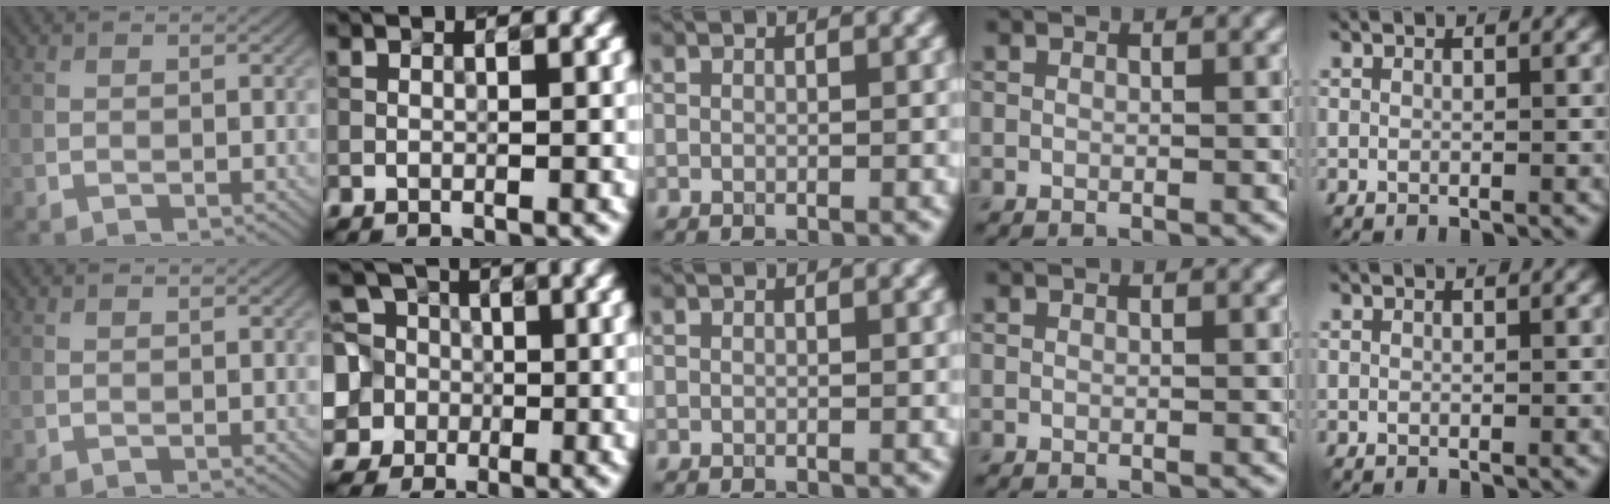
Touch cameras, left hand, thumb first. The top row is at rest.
{"index": {"total": 9.4, "force": [-1.3, 8.7, 3.3], "torque": [-0.091, 0.014, -0.051]}}